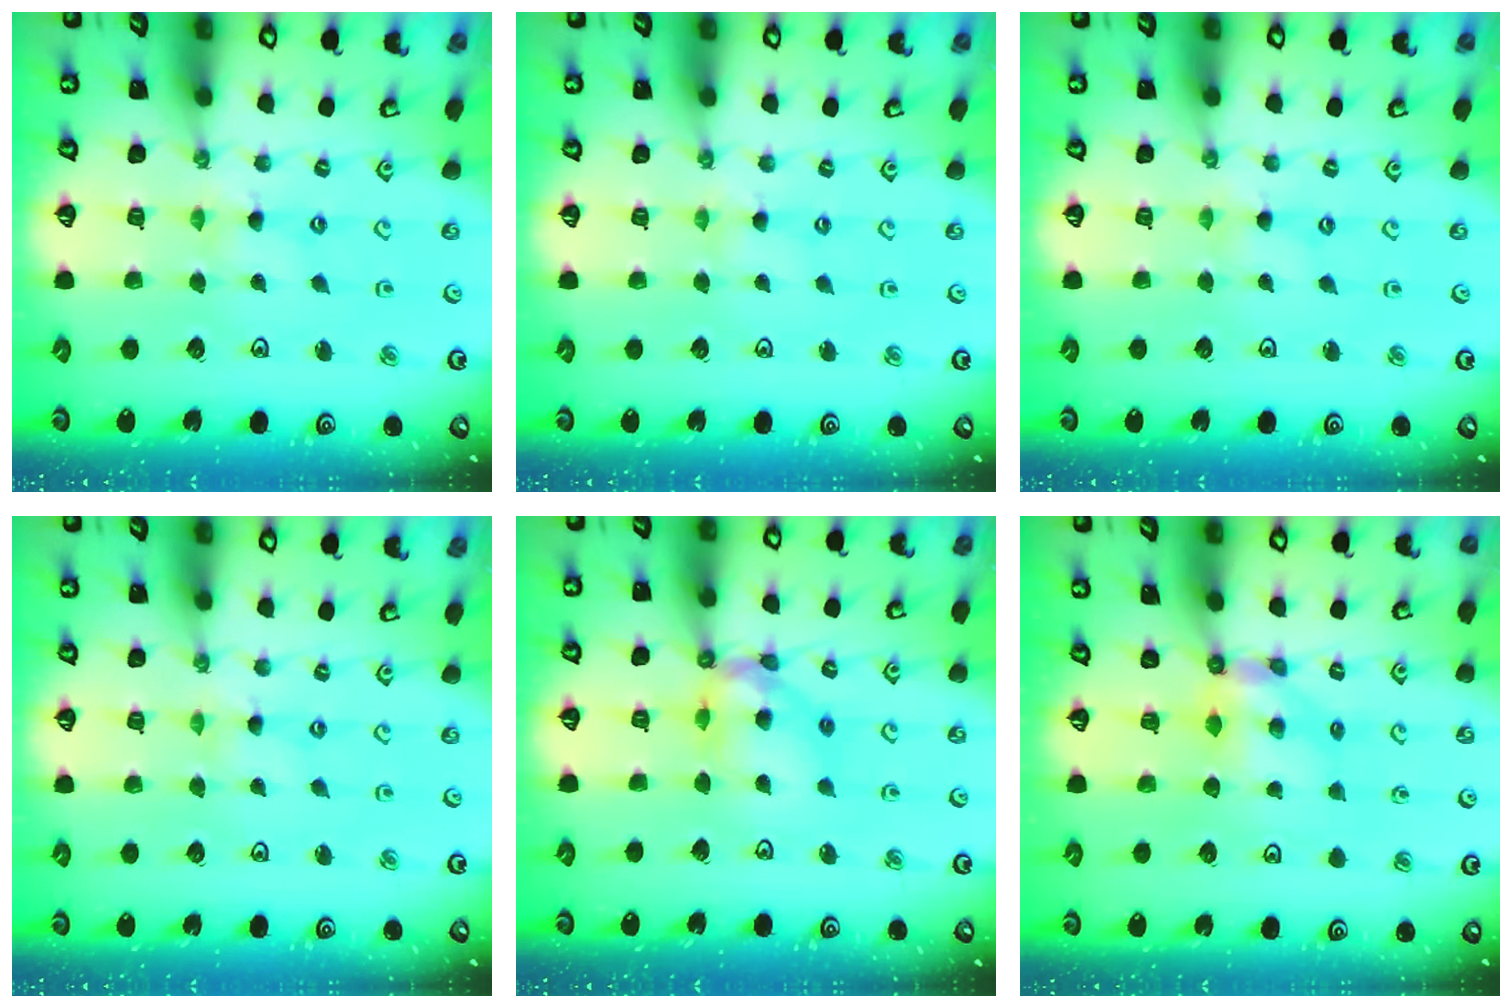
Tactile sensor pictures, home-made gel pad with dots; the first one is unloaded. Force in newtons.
{"total": 0.0}
{"total": 0.0}
{"total": 0.0}
{"total": 12.2, "press": 12.2, "slide": 1.2}
{"total": 5.6, "press": 5.6, "slide": 0.2}